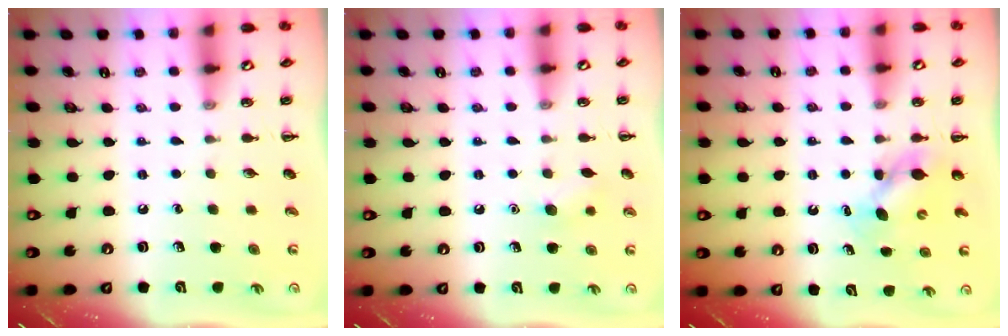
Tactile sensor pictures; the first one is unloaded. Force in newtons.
{"total": 6.8, "press": 6.5, "slide": 1.9}
{"total": 5.7, "press": 5.6, "slide": 0.8}